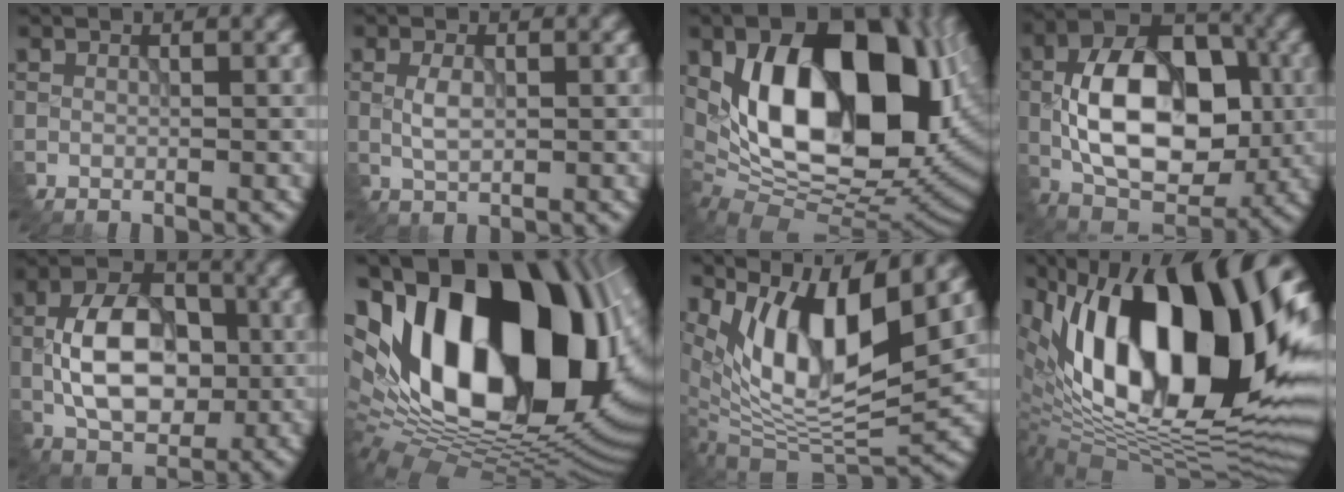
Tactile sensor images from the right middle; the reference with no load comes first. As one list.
[{"total": 1.8, "force": [-0.3, 0.9, 1.5], "torque": [-0.042, -0.001, -0.002]}, {"total": 17.0, "force": [2.6, 10.4, 13.1], "torque": [-0.212, -0.010, 0.044]}, {"total": 11.9, "force": [-1.3, 7.0, 9.5], "torque": [-0.157, 0.017, -0.032]}, {"total": 8.7, "force": [-1.2, 5.3, 6.8], "torque": [-0.127, 0.012, -0.026]}, {"total": 19.2, "force": [2.4, 11.8, 15.0], "torque": [-0.270, 0.019, 0.038]}, {"total": 11.0, "force": [4.8, 3.9, 9.1], "torque": [-0.158, -0.004, 0.092]}, {"total": 20.1, "force": [4.1, 9.6, 17.1], "torque": [-0.272, 0.034, 0.051]}]